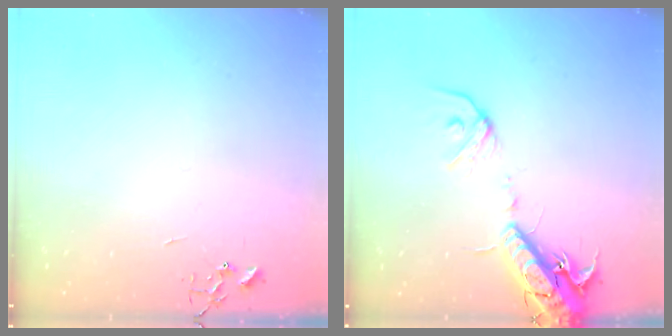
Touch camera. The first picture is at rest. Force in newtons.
{"total": 17.2, "press": 16.9, "slide": 3.1}